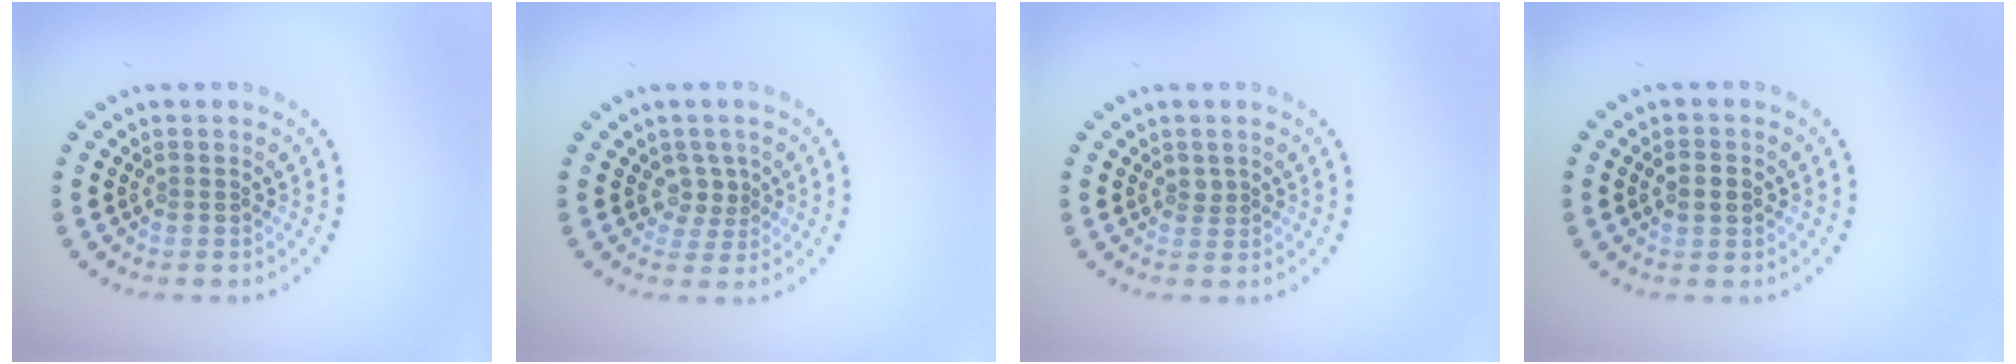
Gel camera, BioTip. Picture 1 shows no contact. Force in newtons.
{"total": 1.9, "press": 1.4, "slide": 1.2}
{"total": 0.9, "press": 0.6, "slide": 0.6}
{"total": 1.6, "press": 1.6, "slide": 0.0}